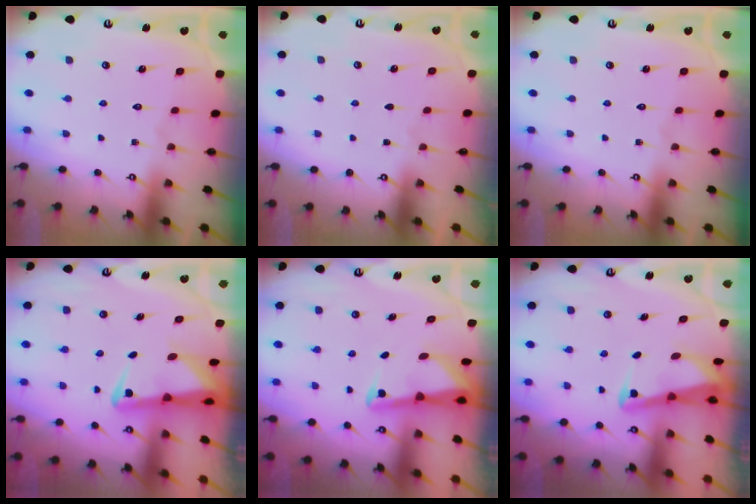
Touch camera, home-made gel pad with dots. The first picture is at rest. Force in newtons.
{"total": 0.9, "press": 0.9, "slide": 0.1}
{"total": 0.0}
{"total": 3.2, "press": 3.1, "slide": 0.6}
{"total": 3.0, "press": 3.0, "slide": 0.4}
{"total": 3.0, "press": 3.0, "slide": 0.3}